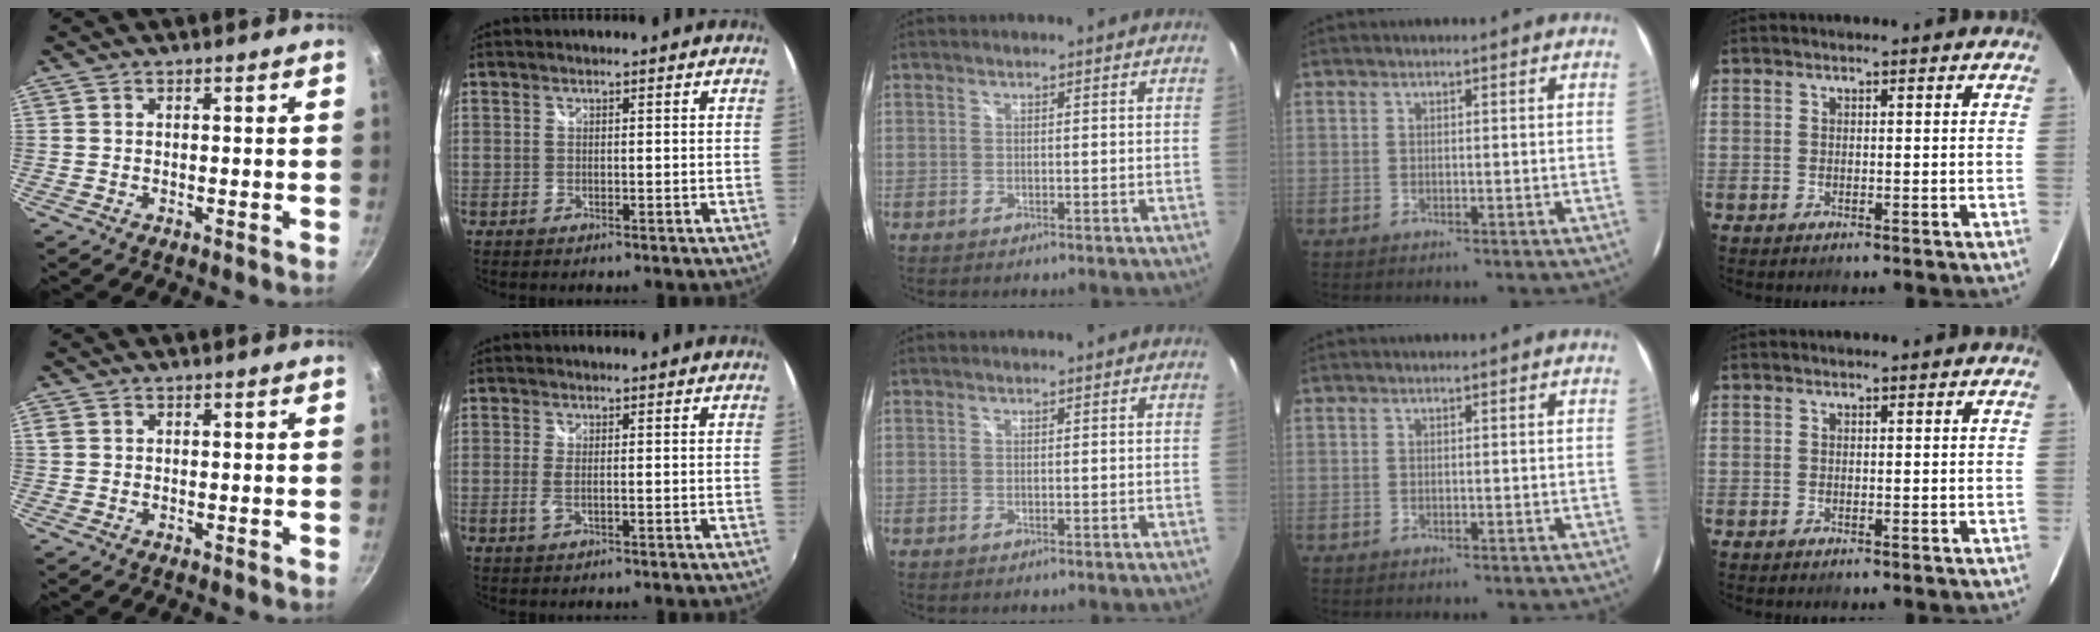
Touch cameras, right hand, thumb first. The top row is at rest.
{"thumb": {"total": 0.8, "force": [0.3, 0.6, 0.4], "torque": [-0.009, 0.003, 0.006]}, "index": {"total": 2.1, "force": [-0.4, 0.5, 2.0], "torque": [-0.041, -0.004, -0.005]}}